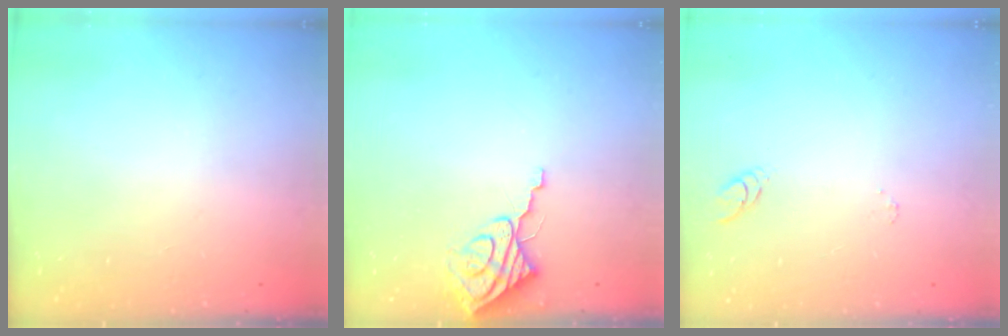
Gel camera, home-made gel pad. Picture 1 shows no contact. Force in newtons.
{"total": 8.5, "press": 8.4, "slide": 0.6}
{"total": 5.8, "press": 5.8, "slide": 0.6}